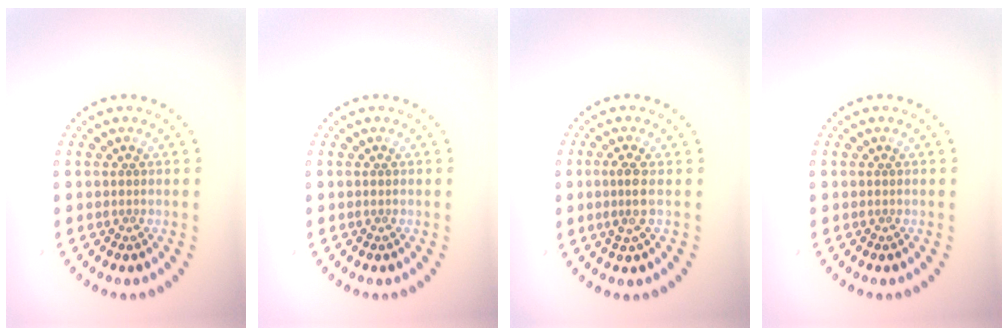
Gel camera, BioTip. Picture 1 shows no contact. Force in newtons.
{"total": 0.0}
{"total": 2.0, "press": 1.7, "slide": 1.2}
{"total": 0.0}